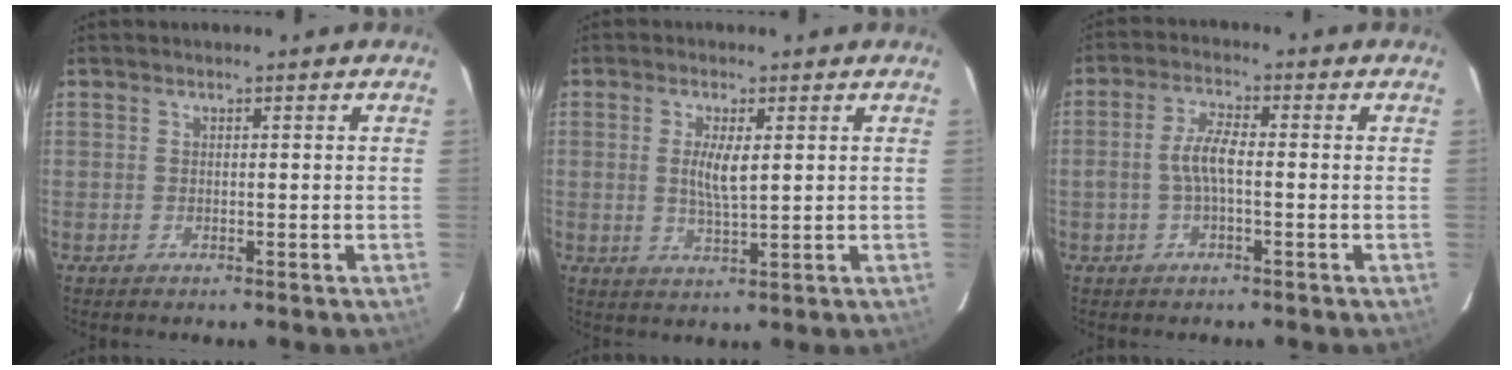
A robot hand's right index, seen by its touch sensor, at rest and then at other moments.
{"total": 4.6, "force": [0.9, 1.3, 4.3], "torque": [-0.080, -0.003, 0.018]}
{"total": 4.4, "force": [-0.7, 1.3, 4.2], "torque": [-0.090, 0.012, -0.014]}